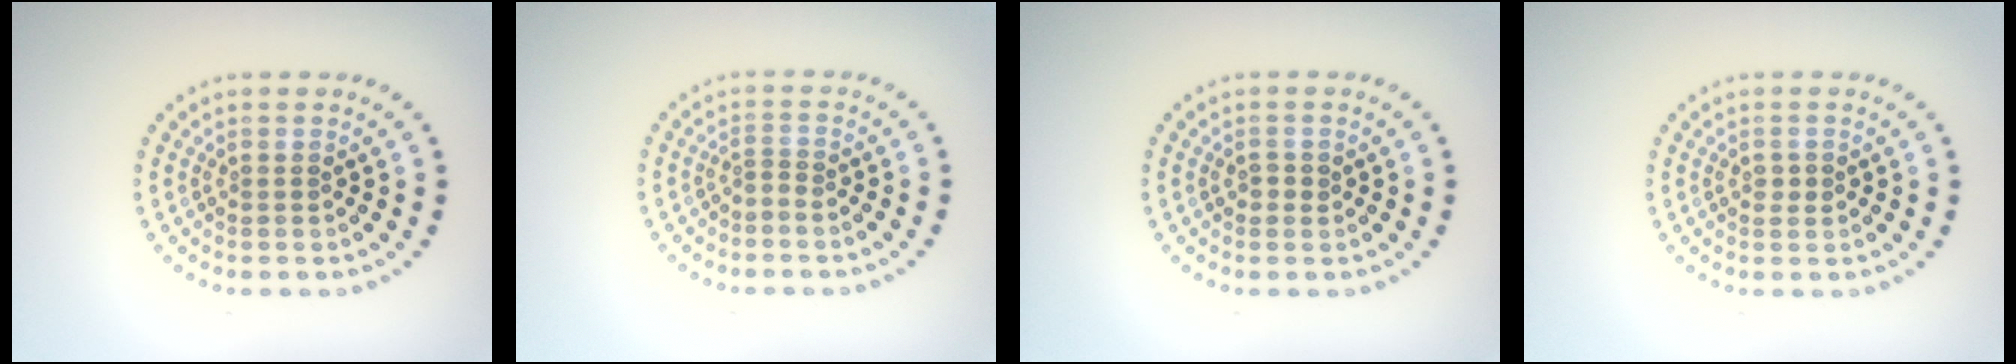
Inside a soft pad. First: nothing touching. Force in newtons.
{"total": 0.7, "press": 0.2, "slide": 0.6}
{"total": 1.1, "press": 1.0, "slide": 0.3}
{"total": 0.9, "press": 0.9, "slide": 0.0}